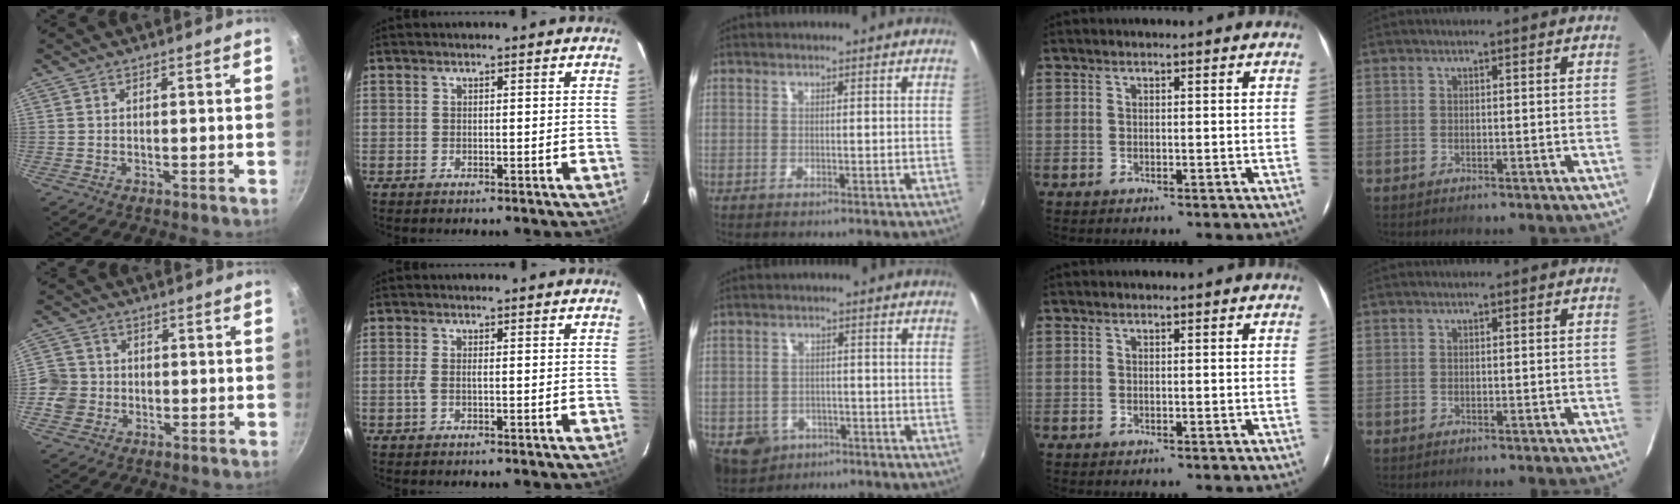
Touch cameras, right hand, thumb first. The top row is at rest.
{"thumb": {"total": 5.8, "force": [-1.4, 5.4, 1.5], "torque": [-0.001, 0.016, -0.039]}, "index": {"total": 1.4, "force": [-0.3, -0.1, 1.3], "torque": [-0.028, -0.001, -0.008]}, "middle": {"total": 8.3, "force": [-4.5, 6.3, 2.9], "torque": [-0.077, -0.003, -0.063]}}